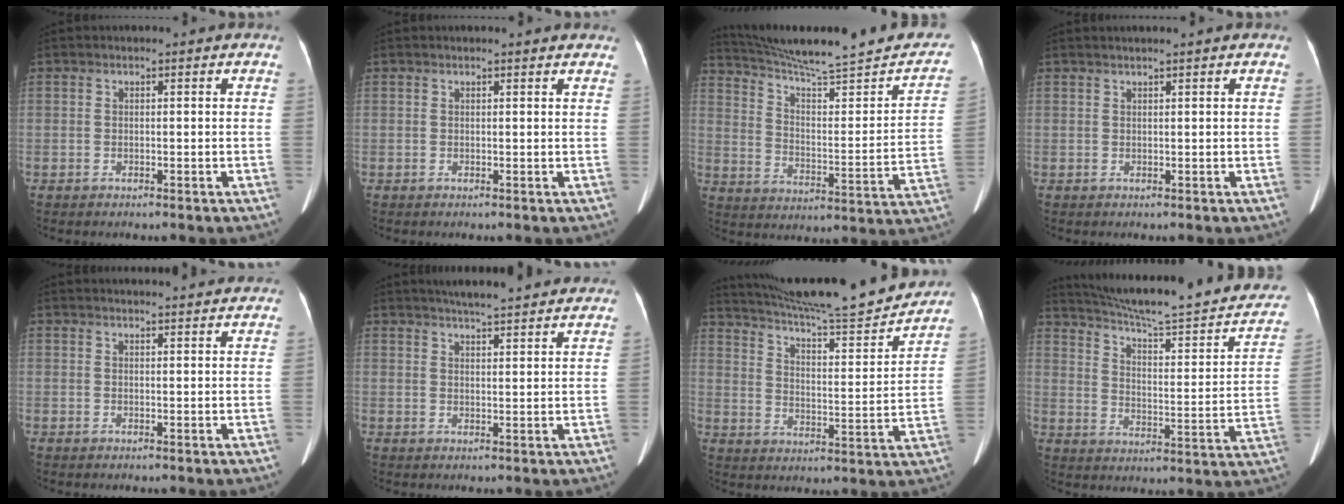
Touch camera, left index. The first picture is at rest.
{"total": 4.5, "force": [4.2, 0.5, 1.4], "torque": [-0.016, 0.014, 0.034]}
{"total": 23.3, "force": [20.2, 1.8, 11.4], "torque": [-0.167, -0.023, 0.282]}
{"total": 1.8, "force": [1.5, -0.4, 0.9], "torque": [-0.011, 0.015, 0.031]}
{"total": 8.3, "force": [8.0, 0.5, 2.3], "torque": [-0.026, 0.020, 0.083]}
{"total": 11.2, "force": [10.0, 0.8, 4.8], "torque": [-0.068, 0.018, 0.122]}
{"total": 22.8, "force": [21.0, 0.6, 8.9], "torque": [-0.149, -0.042, 0.296]}
{"total": 25.1, "force": [21.6, 2.4, 12.6], "torque": [-0.185, -0.032, 0.286]}